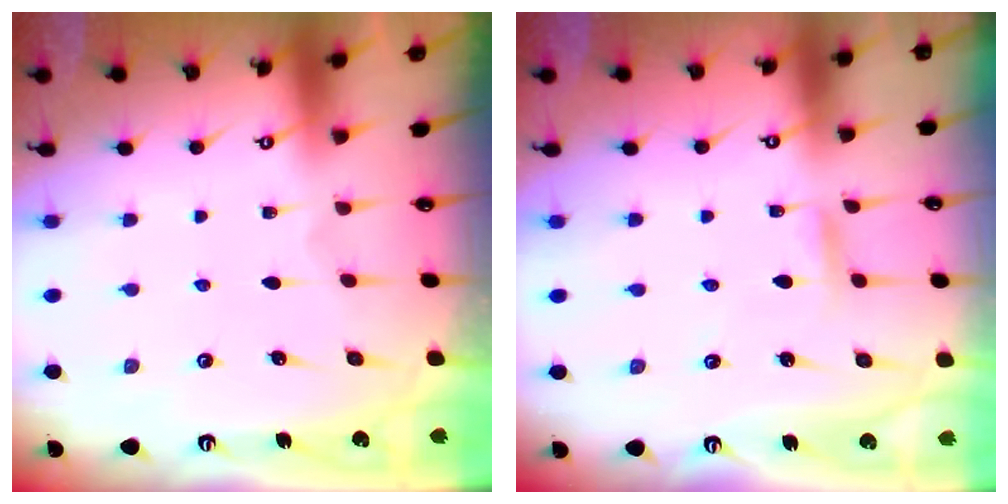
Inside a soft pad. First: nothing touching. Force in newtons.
{"total": 3.5, "press": 3.5, "slide": 0.4}